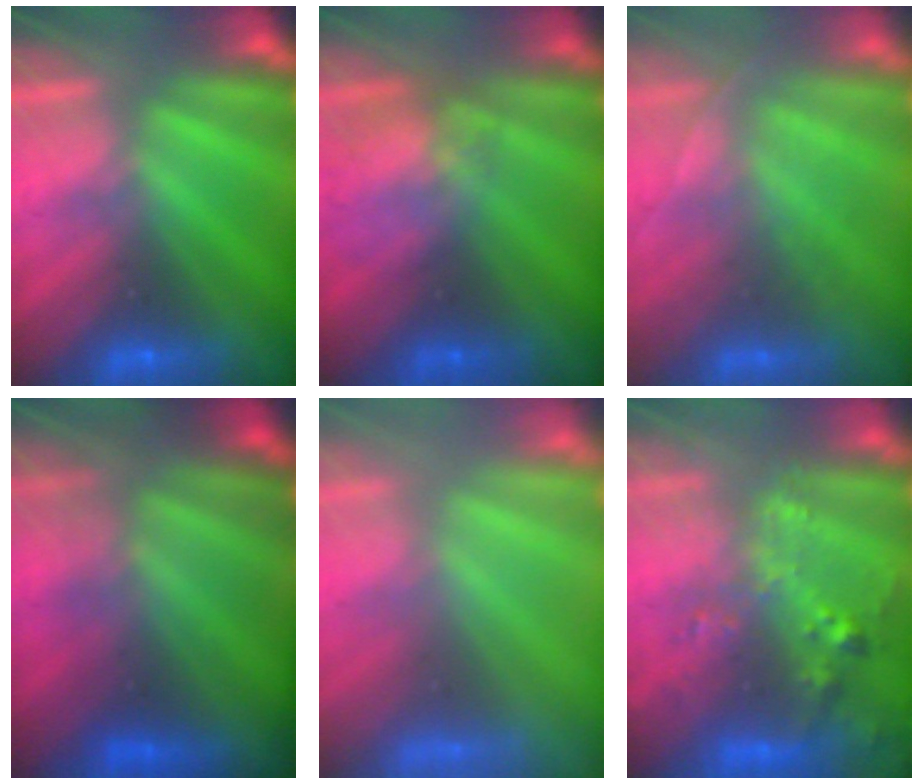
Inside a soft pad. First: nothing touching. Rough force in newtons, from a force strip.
{"total": 3.4}
{"total": 1.9}
{"total": 5.6}
{"total": 7.8}
{"total": 6.0}